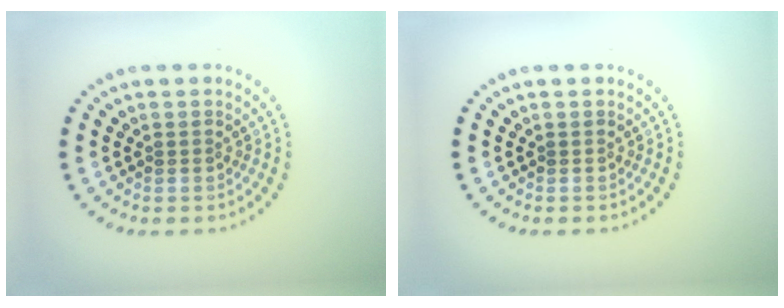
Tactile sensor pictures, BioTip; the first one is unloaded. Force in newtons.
{"total": 0.0}